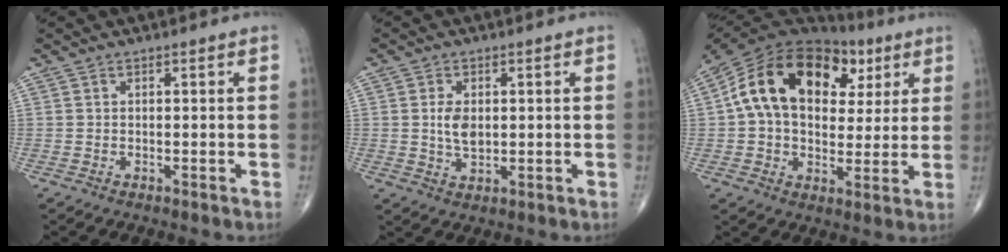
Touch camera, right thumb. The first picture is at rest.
{"total": 4.7, "force": [0.4, 2.9, 3.7], "torque": [-0.061, -0.006, 0.010]}
{"total": 23.0, "force": [6.6, 14.7, 16.4], "torque": [-0.262, 0.027, 0.103]}